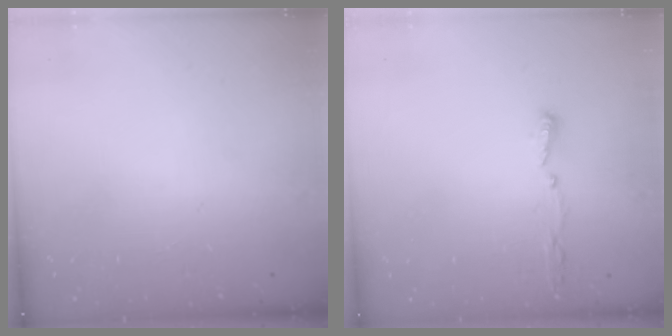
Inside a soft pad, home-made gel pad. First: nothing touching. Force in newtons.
{"total": 4.9, "press": 4.8, "slide": 1.2}